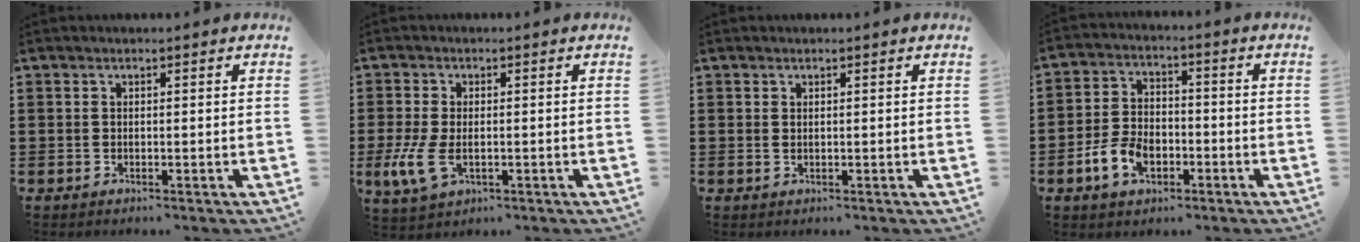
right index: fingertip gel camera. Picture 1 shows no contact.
{"total": 5.8, "force": [-1.2, 3.1, 4.8], "torque": [-0.125, -0.011, -0.028]}
{"total": 0.5, "force": [0.4, 0.1, 0.4], "torque": [-0.008, 0.001, 0.007]}
{"total": 6.5, "force": [-2.7, 4.1, 4.2], "torque": [-0.102, 0.006, -0.056]}